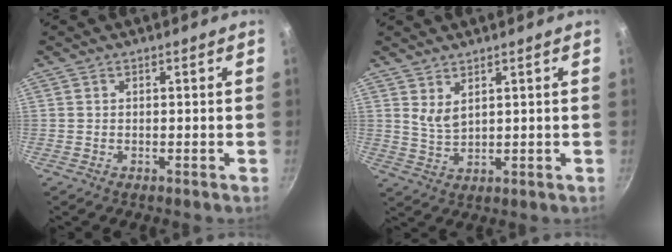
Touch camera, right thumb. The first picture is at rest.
{"total": 3.4, "force": [2.0, 1.4, 2.3], "torque": [-0.043, -0.023, 0.044]}